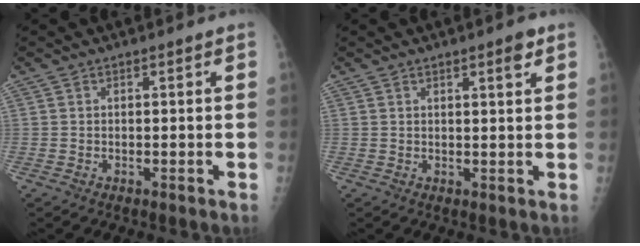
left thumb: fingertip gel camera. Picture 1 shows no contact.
{"total": 2.7, "force": [1.6, 0.5, 2.1], "torque": [-0.025, -0.009, 0.022]}